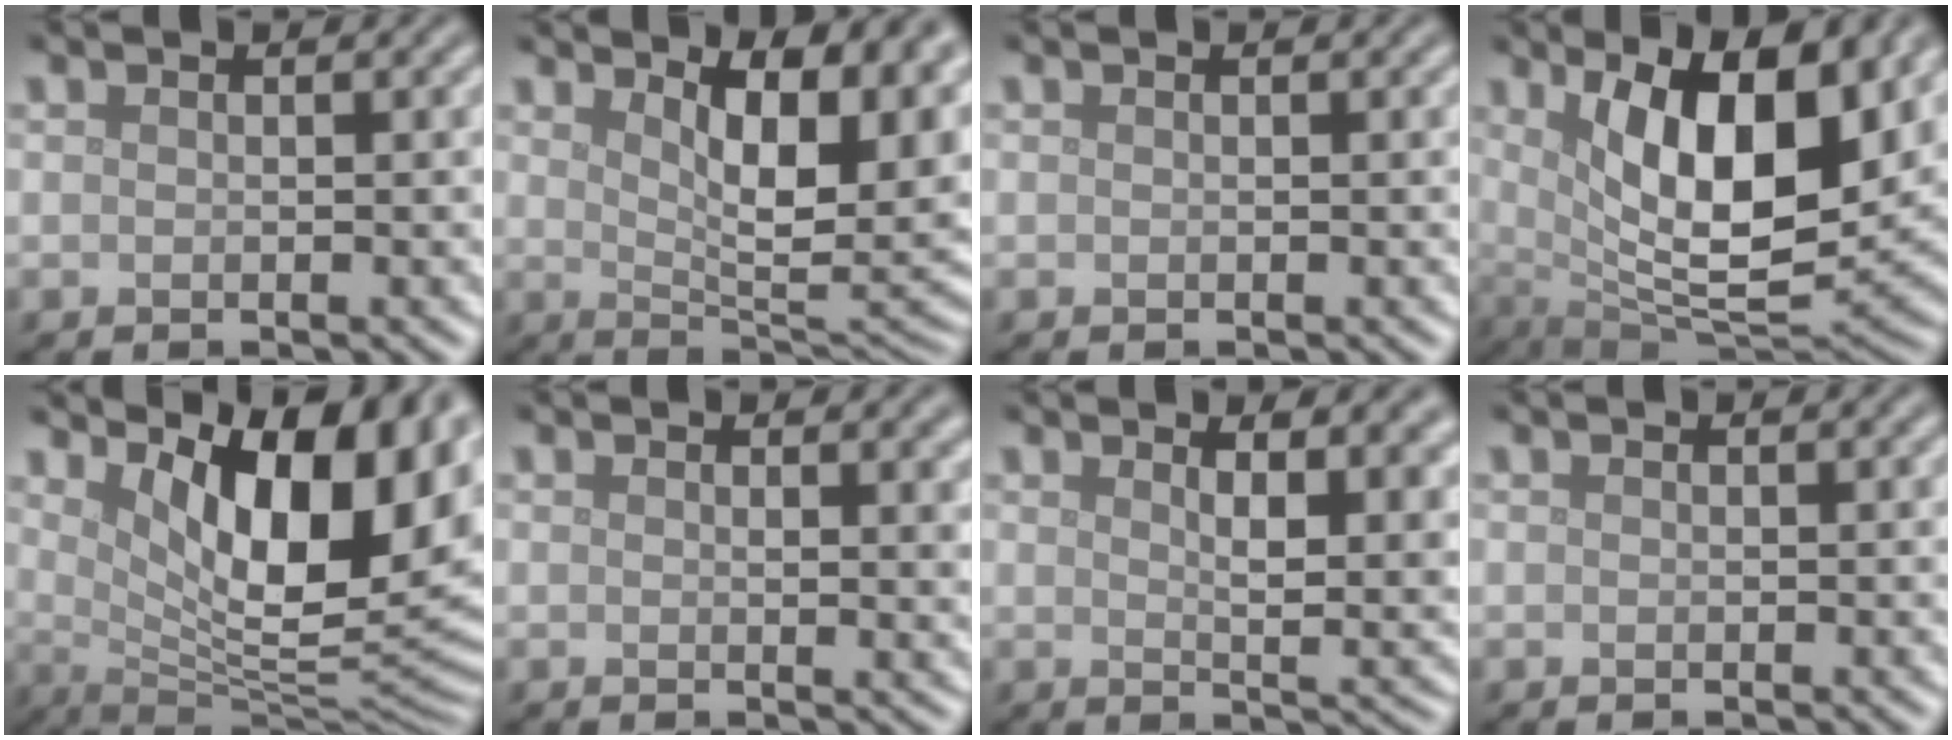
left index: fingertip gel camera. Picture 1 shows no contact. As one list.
[{"total": 9.7, "force": [3.6, 3.8, 8.1], "torque": [-0.103, 0.001, 0.053]}, {"total": 0.0}, {"total": 11.6, "force": [3.8, 4.2, 10.2], "torque": [-0.160, -0.011, 0.068]}, {"total": 13.5, "force": [4.9, 5.0, 11.5], "torque": [-0.157, -0.006, 0.082]}, {"total": 2.5, "force": [0.9, 0.9, 2.2], "torque": [-0.014, 0.001, 0.011]}, {"total": 7.3, "force": [3.1, 2.8, 6.0], "torque": [-0.059, 0.003, 0.044]}, {"total": 0.0}]